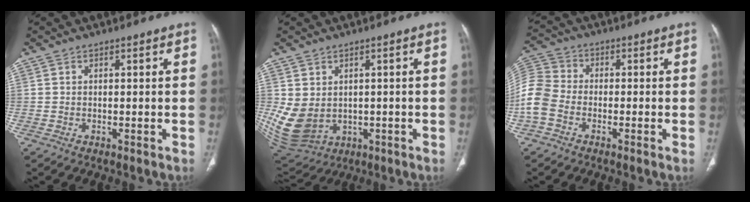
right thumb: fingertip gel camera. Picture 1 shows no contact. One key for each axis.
{"total": 10.4, "fx": 0.1, "fy": 8.5, "fz": 5.9, "tx": -0.117, "ty": -0.006, "tz": 0.036}
{"total": 8.7, "fx": -2.6, "fy": 6.5, "fz": 5.2, "tx": -0.109, "ty": 0.016, "tz": -0.067}